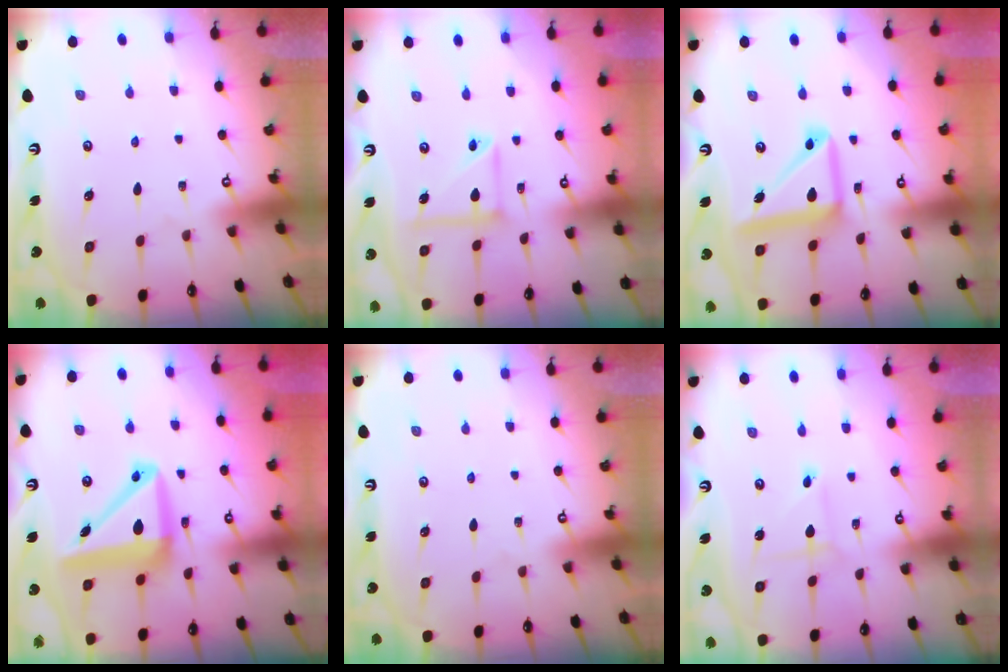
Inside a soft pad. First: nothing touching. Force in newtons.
{"total": 10.5, "press": 10.4, "slide": 1.3}
{"total": 16.5, "press": 16.5, "slide": 1.4}
{"total": 13.0, "press": 12.7, "slide": 2.7}
{"total": 0.0}
{"total": 1.0, "press": 1.0, "slide": 0.1}